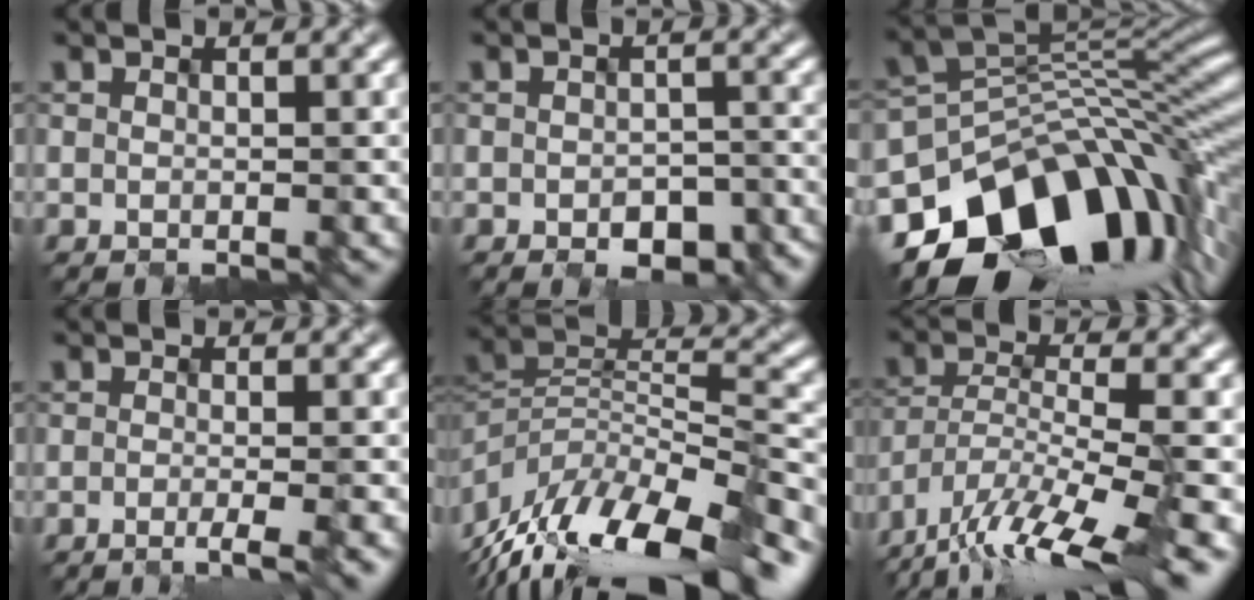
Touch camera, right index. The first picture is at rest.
{"total": 4.7, "force": [-2.5, 2.7, 2.9], "torque": [-0.033, -0.012, -0.022]}
{"total": 15.5, "force": [-8.2, 9.1, 9.5], "torque": [-0.153, -0.013, -0.130]}
{"total": 2.3, "force": [-1.1, 0.5, 2.0], "torque": [-0.026, -0.007, -0.019]}
{"total": 15.0, "force": [-10.5, 5.6, 9.1], "torque": [-0.187, 0.005, -0.162]}
{"total": 12.0, "force": [-9.1, 2.9, 7.3], "torque": [-0.146, -0.001, -0.156]}